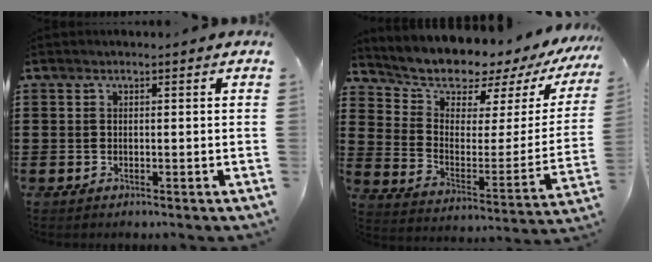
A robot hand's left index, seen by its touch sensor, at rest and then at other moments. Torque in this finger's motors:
{"motor_torque": [2.14, 0.00, 1.05, 0.21]}